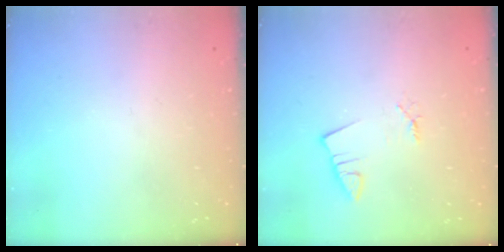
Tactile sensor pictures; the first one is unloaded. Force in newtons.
{"total": 1.2, "press": 1.2, "slide": 0.1}